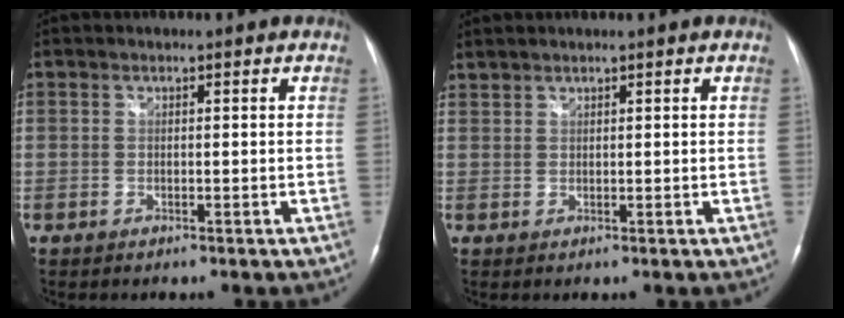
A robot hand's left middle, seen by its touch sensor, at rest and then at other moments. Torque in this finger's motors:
{"motor_torque": [0.31, -0.60, 0.54, 0.21]}